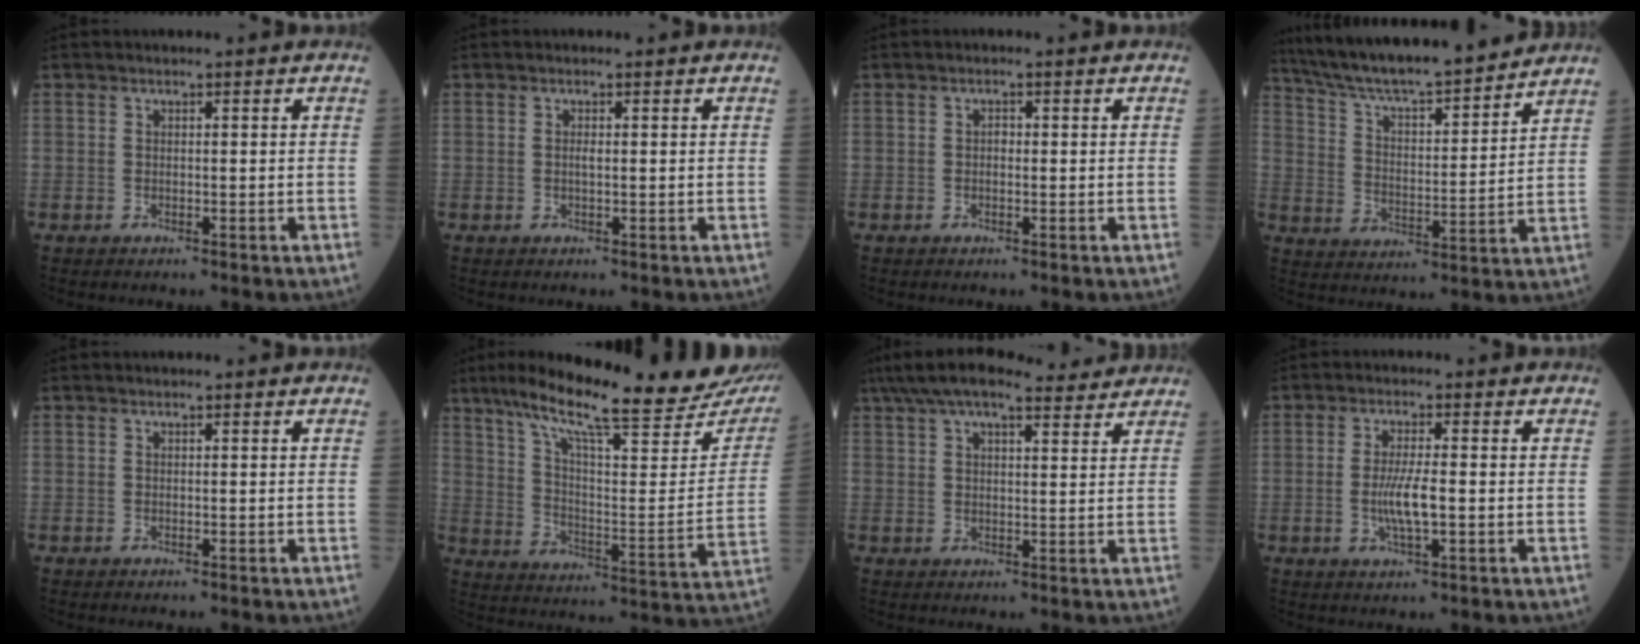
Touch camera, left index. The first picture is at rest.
{"total": 0.7, "force": [0.0, 0.1, 0.7], "torque": [-0.016, -0.001, 0.000]}
{"total": 0.8, "force": [0.0, 0.5, 0.6], "torque": [-0.010, 0.002, -0.003]}
{"total": 18.7, "force": [16.8, 1.4, 8.2], "torque": [-0.146, 0.013, 0.270]}
{"total": 0.0}
{"total": 27.0, "force": [21.8, 3.1, 15.5], "torque": [-0.248, -0.036, 0.300]}
{"total": 13.7, "force": [11.8, 2.9, 6.3], "torque": [-0.118, 0.050, 0.176]}
{"total": 5.1, "force": [-0.8, 0.7, 5.0], "torque": [-0.104, -0.007, -0.016]}